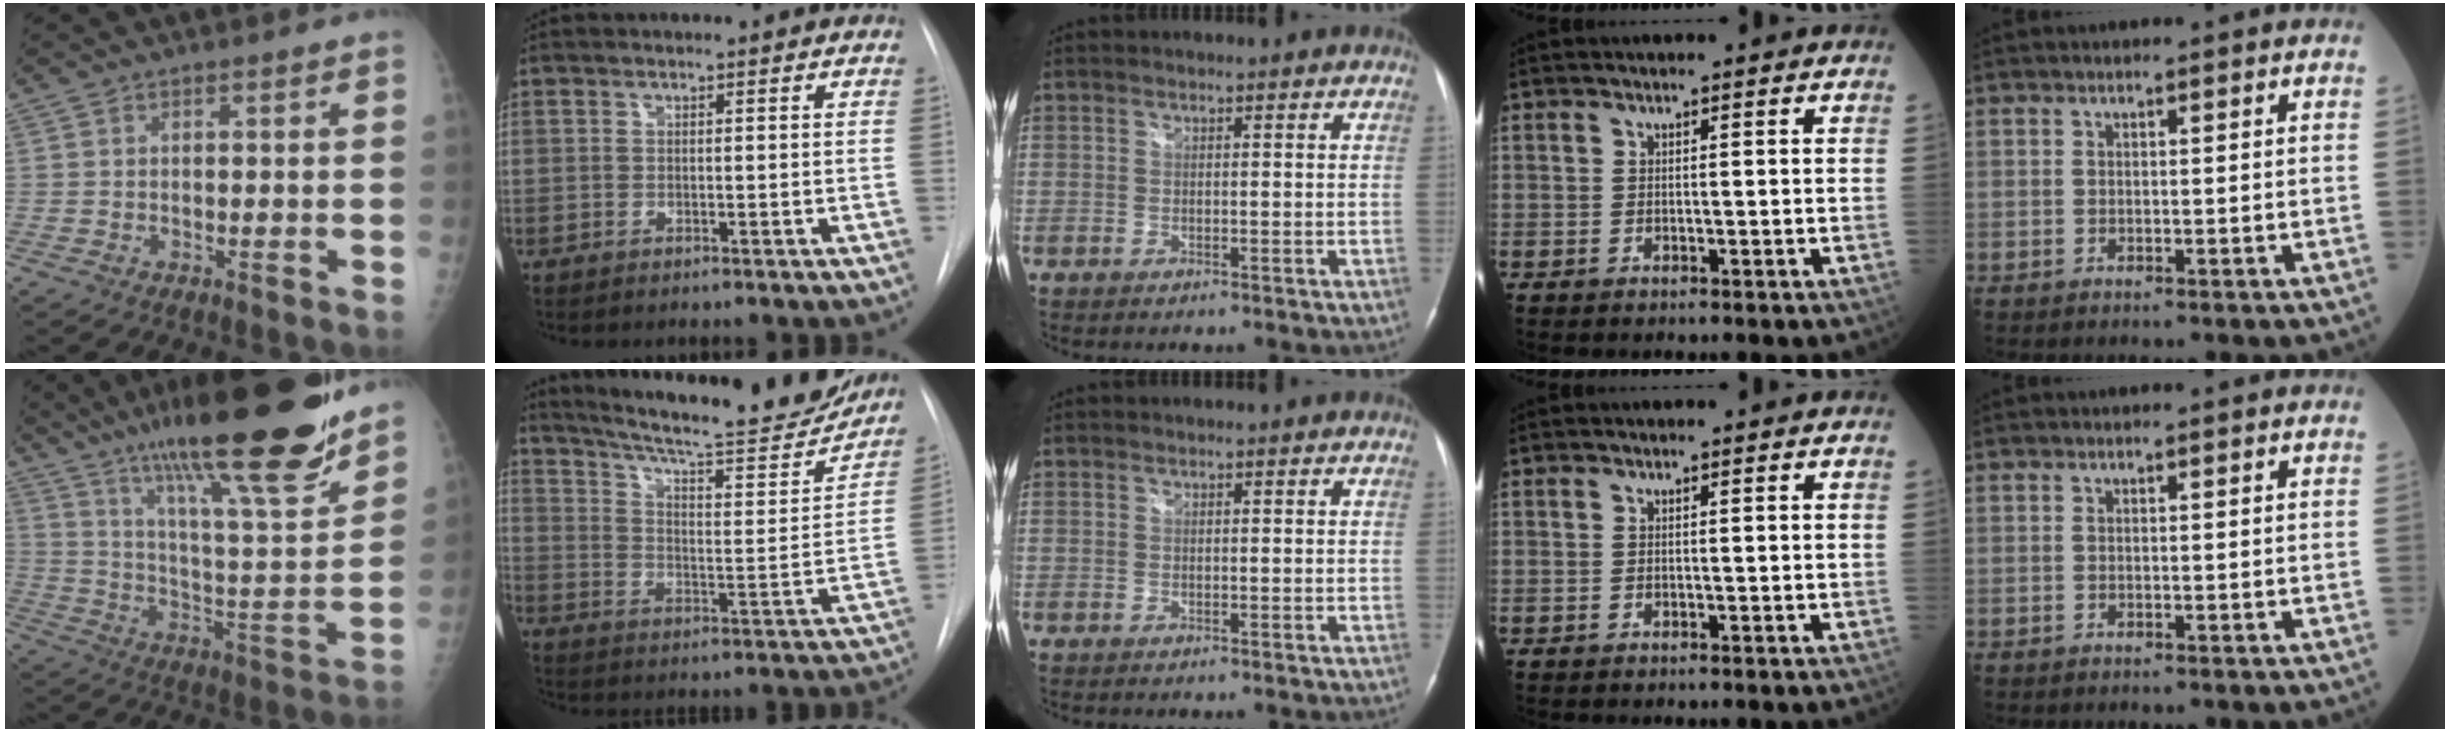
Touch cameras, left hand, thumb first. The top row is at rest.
{"thumb": {"total": 26.1, "force": [19.1, 4.0, 17.3], "torque": [-0.256, -0.073, 0.311]}, "index": {"total": 23.1, "force": [20.5, 3.0, 10.3], "torque": [-0.161, -0.044, 0.279]}}